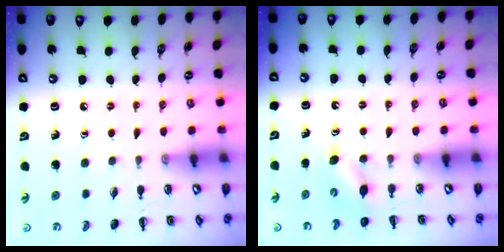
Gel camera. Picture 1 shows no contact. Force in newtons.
{"total": 3.1, "press": 3.1, "slide": 0.7}